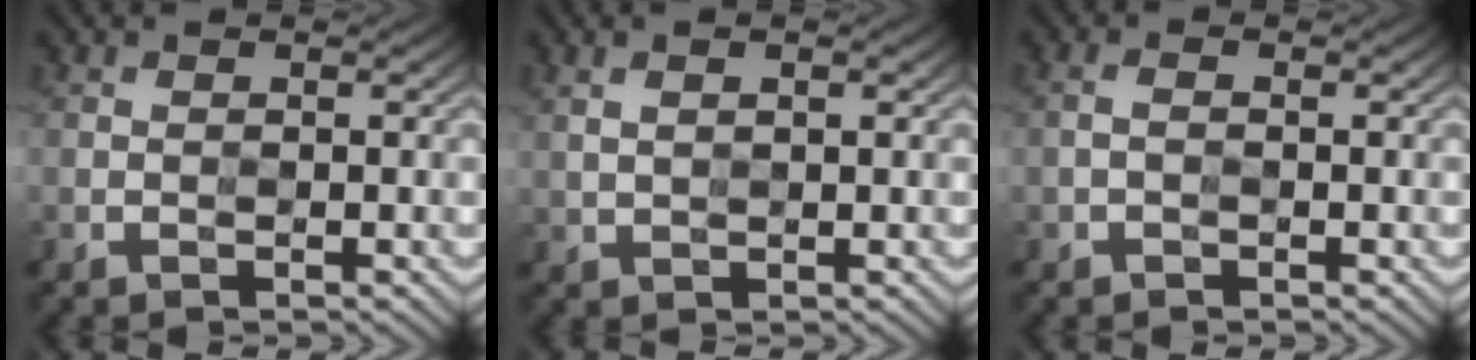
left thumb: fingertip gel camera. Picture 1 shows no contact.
{"total": 2.5, "force": [1.1, 0.8, 2.0], "torque": [-0.035, -0.005, 0.023]}
{"total": 1.1, "force": [-0.3, 0.4, 0.9], "torque": [-0.022, 0.002, -0.010]}